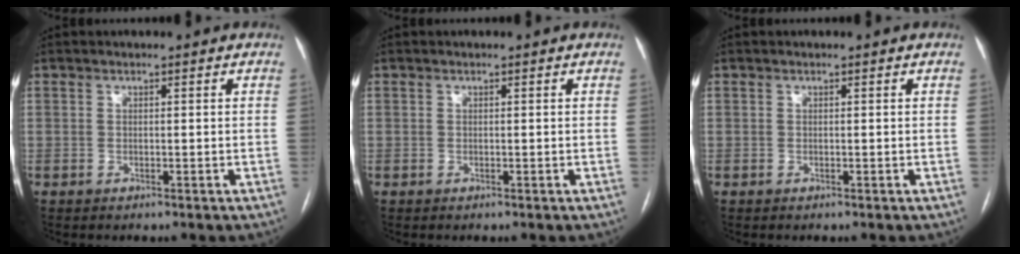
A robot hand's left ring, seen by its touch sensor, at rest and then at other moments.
{"total": 0.0}
{"total": 0.0}